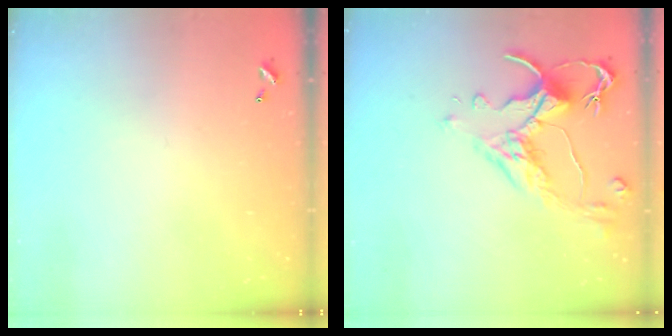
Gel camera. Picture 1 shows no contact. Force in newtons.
{"total": 3.1, "press": 2.7, "slide": 1.4}